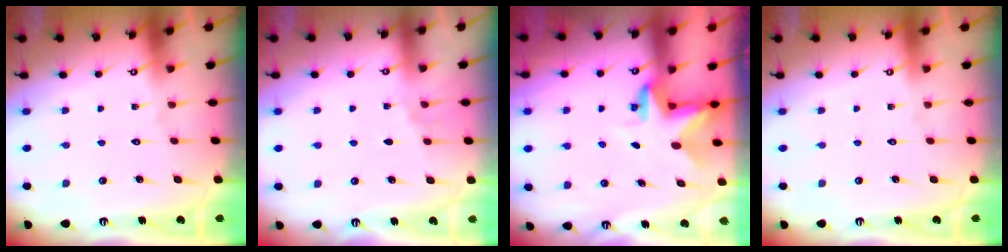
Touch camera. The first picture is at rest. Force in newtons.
{"total": 2.5, "press": 2.0, "slide": 1.6}
{"total": 3.0, "press": 3.0, "slide": 0.2}
{"total": 0.0}